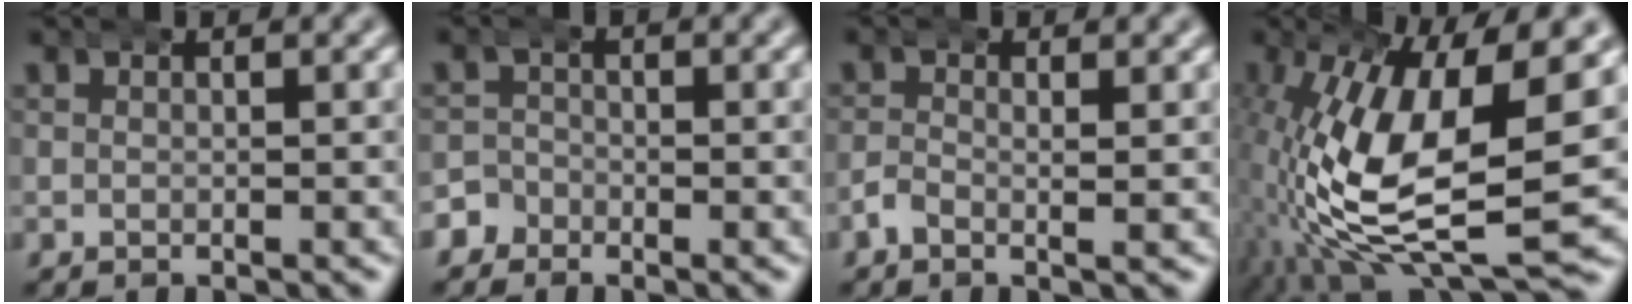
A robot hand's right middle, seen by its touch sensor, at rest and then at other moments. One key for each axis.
{"total": 3.1, "fx": -1.5, "fy": 2.7, "fz": 0.3, "tx": -0.015, "ty": -0.001, "tz": -0.037}
{"total": 1.2, "fx": -0.4, "fy": 0.4, "fz": 1.1, "tx": -0.024, "ty": -0.007, "tz": -0.010}
{"total": 15.0, "fx": -0.4, "fy": 6.7, "fz": 13.4, "tx": -0.251, "ty": -0.029, "tz": 0.015}